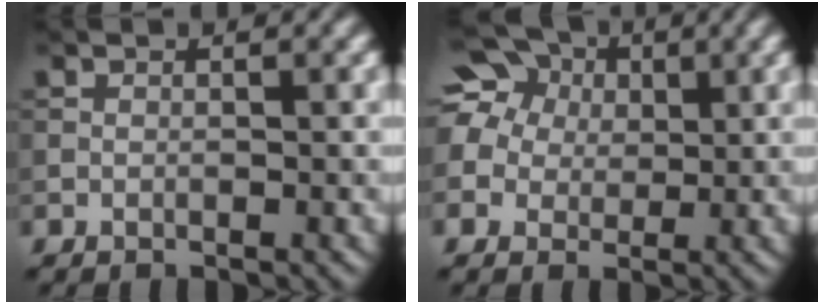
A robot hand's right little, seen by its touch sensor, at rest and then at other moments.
{"total": 11.4, "force": [4.9, 8.9, 5.2], "torque": [-0.133, 0.040, 0.062]}